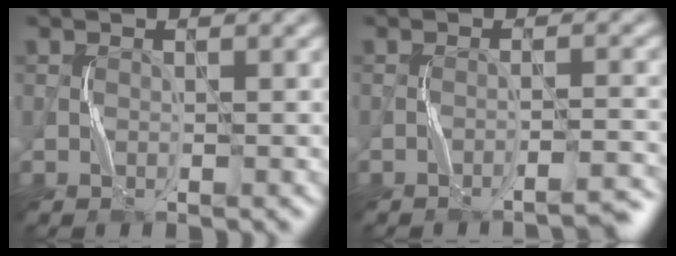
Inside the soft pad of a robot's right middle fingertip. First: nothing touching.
{"total": 2.3, "force": [-1.8, 0.0, 1.3], "torque": [-0.016, 0.014, -0.034]}